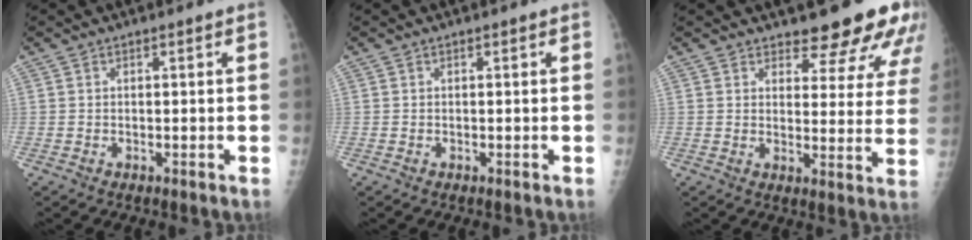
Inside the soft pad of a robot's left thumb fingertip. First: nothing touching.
{"total": 0.0}
{"total": 12.2, "force": [10.3, 4.2, 5.1], "torque": [-0.017, -0.070, 0.110]}